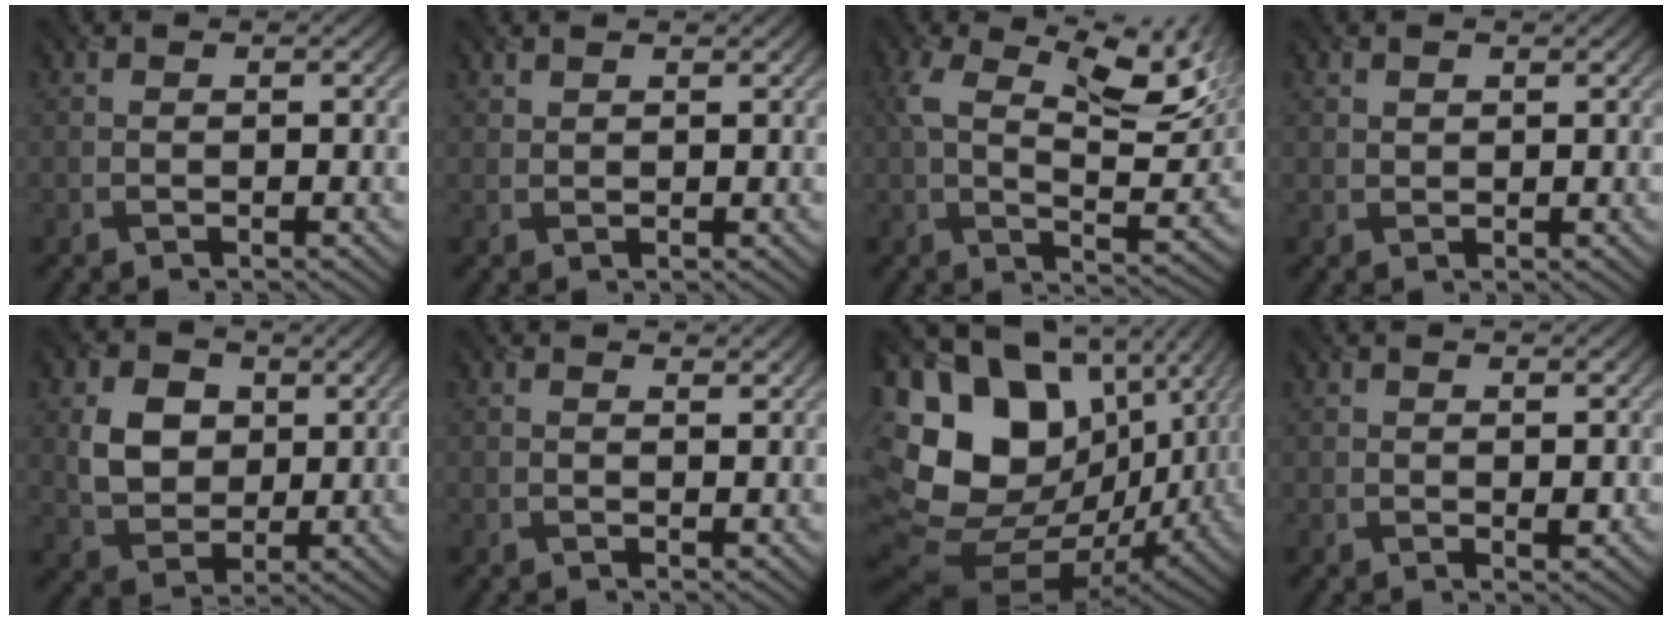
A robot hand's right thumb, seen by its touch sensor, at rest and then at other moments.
{"total": 1.2, "force": [1.1, 0.4, 0.3], "torque": [-0.012, 0.001, 0.026]}
{"total": 12.5, "force": [5.5, 5.2, 9.9], "torque": [-0.188, -0.004, 0.097]}
{"total": 1.1, "force": [0.8, 0.7, 0.4], "torque": [-0.011, -0.002, 0.017]}
{"total": 7.1, "force": [2.1, 5.4, 4.1], "torque": [-0.099, -0.004, 0.037]}
{"total": 1.8, "force": [1.4, 0.7, 0.9], "torque": [-0.022, -0.004, 0.024]}
{"total": 20.9, "force": [4.1, 15.3, 13.6], "torque": [-0.300, -0.003, 0.118]}
{"total": 1.2, "force": [0.6, 0.6, 0.9], "torque": [-0.016, -0.004, 0.014]}